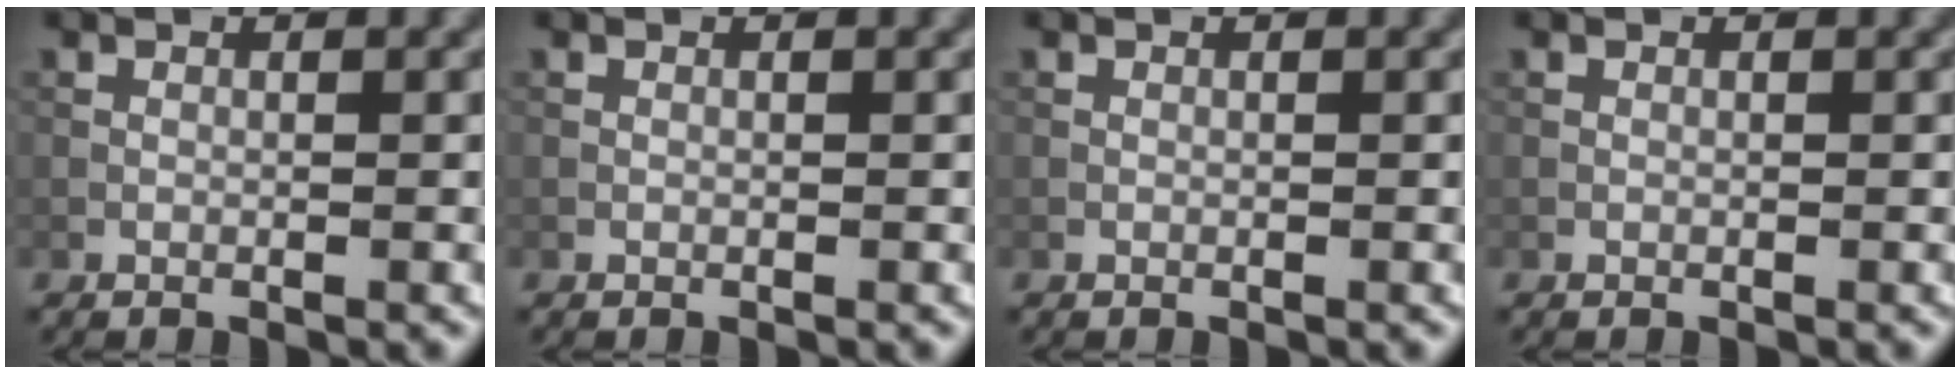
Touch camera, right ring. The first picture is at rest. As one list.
[{"total": 0.0}, {"total": 0.0}, {"total": 0.0}]